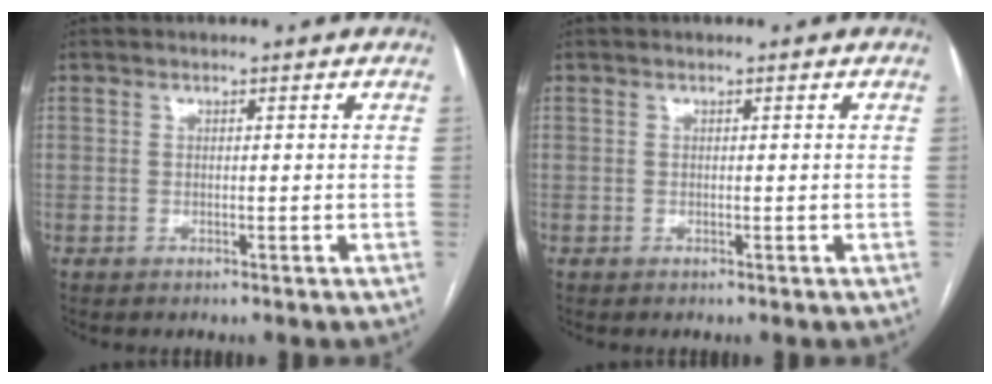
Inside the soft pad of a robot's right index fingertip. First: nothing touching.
{"total": 0.0}